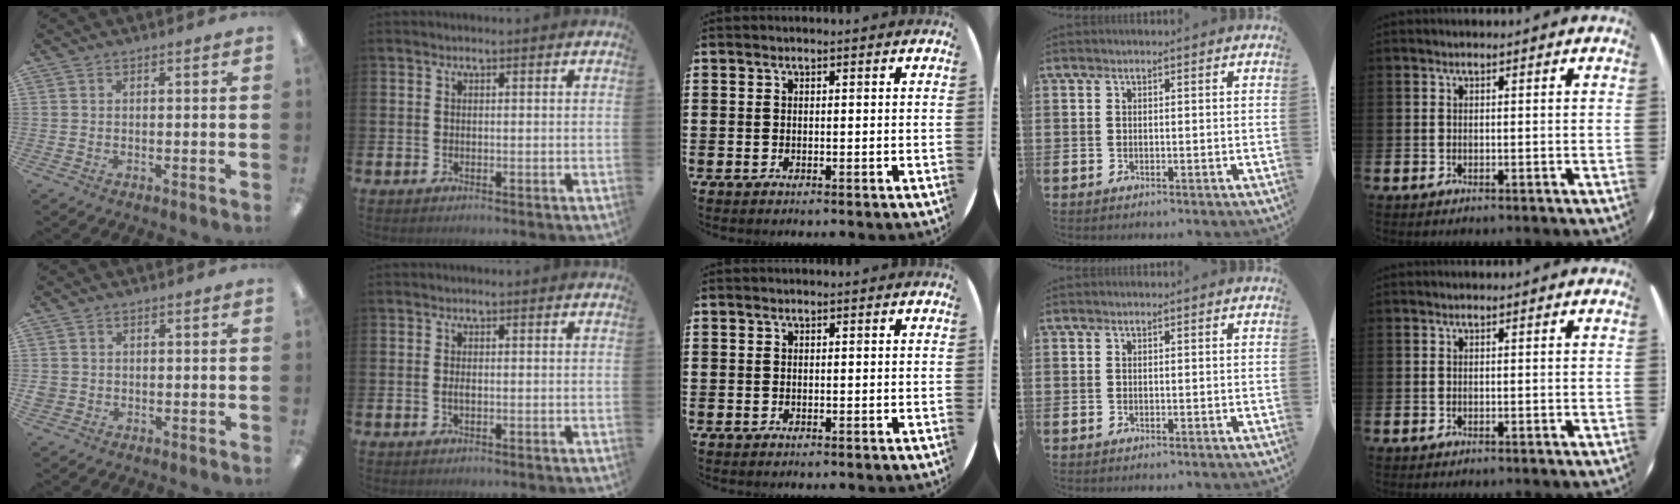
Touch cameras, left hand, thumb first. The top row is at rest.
{"thumb": {"total": 1.8, "force": [0.0, 1.7, 0.4], "torque": [-0.008, 0.004, -0.001]}, "index": {"total": 0.9, "force": [-0.2, 0.4, 0.8], "torque": [-0.016, 0.002, -0.004]}}